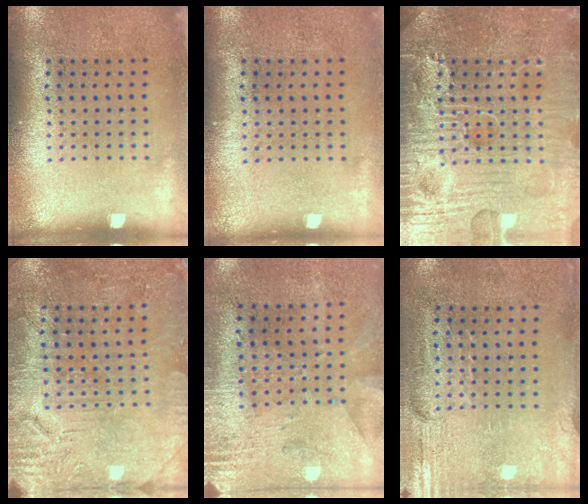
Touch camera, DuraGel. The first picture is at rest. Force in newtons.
{"total": 0.0}
{"total": 7.9, "press": 7.9, "slide": 0.9}
{"total": 3.0, "press": 2.9, "slide": 0.6}
{"total": 2.8, "press": 2.2, "slide": 1.6}
{"total": 2.9, "press": 2.5, "slide": 1.5}